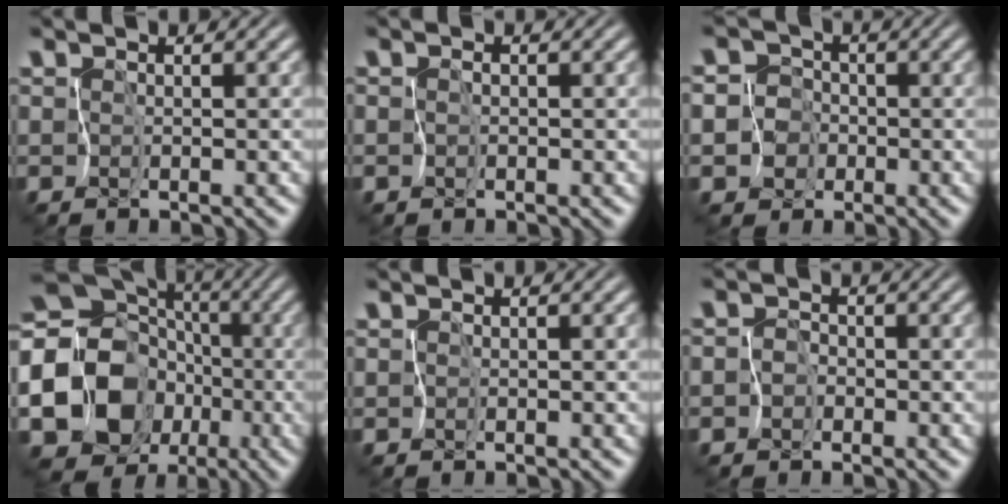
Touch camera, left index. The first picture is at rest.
{"total": 0.7, "force": [-0.4, 0.5, 0.2], "torque": [0.007, 0.004, -0.006]}
{"total": 6.8, "force": [-2.6, 6.2, 1.2], "torque": [-0.022, -0.002, -0.074]}
{"total": 18.6, "force": [-4.3, 15.9, 8.6], "torque": [-0.184, 0.004, -0.101]}
{"total": 0.0}
{"total": 2.4, "force": [-1.3, 2.0, 0.2], "torque": [0.019, 0.004, -0.035]}